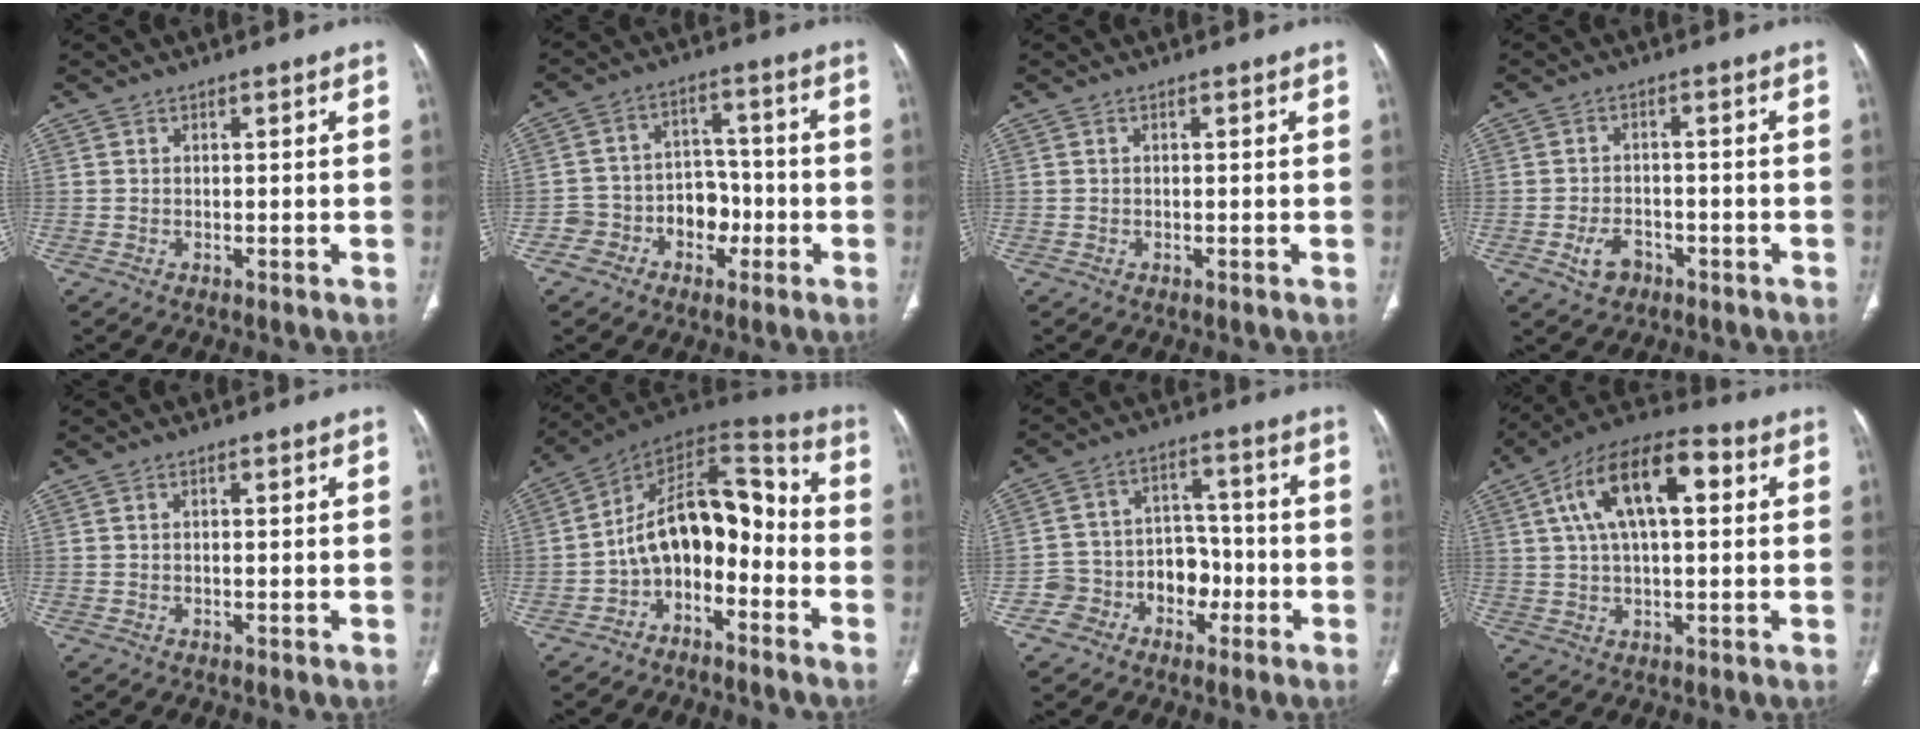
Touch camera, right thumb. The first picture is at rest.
{"total": 8.6, "force": [-3.5, 7.1, 3.4], "torque": [-0.013, 0.052, -0.057]}
{"total": 0.0}
{"total": 4.5, "force": [-2.2, 3.1, 2.4], "torque": [-0.035, 0.019, -0.030]}
{"total": 0.6, "force": [0.1, 0.2, 0.6], "torque": [-0.017, 0.006, 0.004]}
{"total": 14.3, "force": [-4.4, 8.8, 10.4], "torque": [-0.135, 0.100, -0.083]}
{"total": 9.4, "force": [-4.2, 7.7, 3.3], "torque": [-0.008, 0.064, -0.069]}
{"total": 16.0, "force": [4.4, 7.4, 13.5], "torque": [-0.227, 0.025, 0.067]}